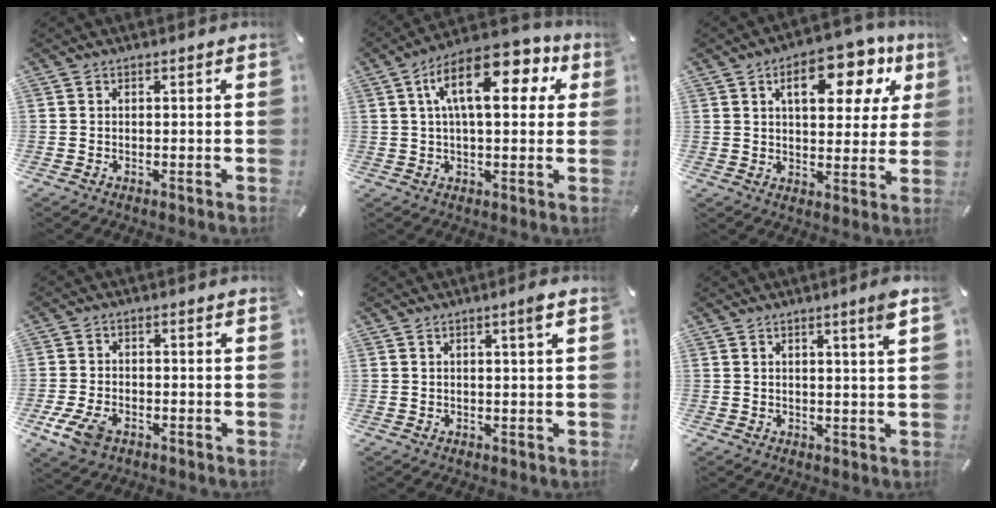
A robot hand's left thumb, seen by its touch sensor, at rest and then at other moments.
{"total": 16.5, "force": [5.9, 7.7, 13.3], "torque": [-0.217, -0.012, 0.094]}
{"total": 15.4, "force": [7.1, 8.1, 11.0], "torque": [-0.144, -0.023, 0.110]}
{"total": 6.4, "force": [-3.1, 3.9, 4.0], "torque": [-0.101, 0.005, -0.061]}
{"total": 2.7, "force": [1.2, 0.1, 2.5], "torque": [-0.041, -0.003, 0.016]}
{"total": 4.0, "force": [2.0, -0.1, 3.5], "torque": [-0.060, -0.006, 0.030]}